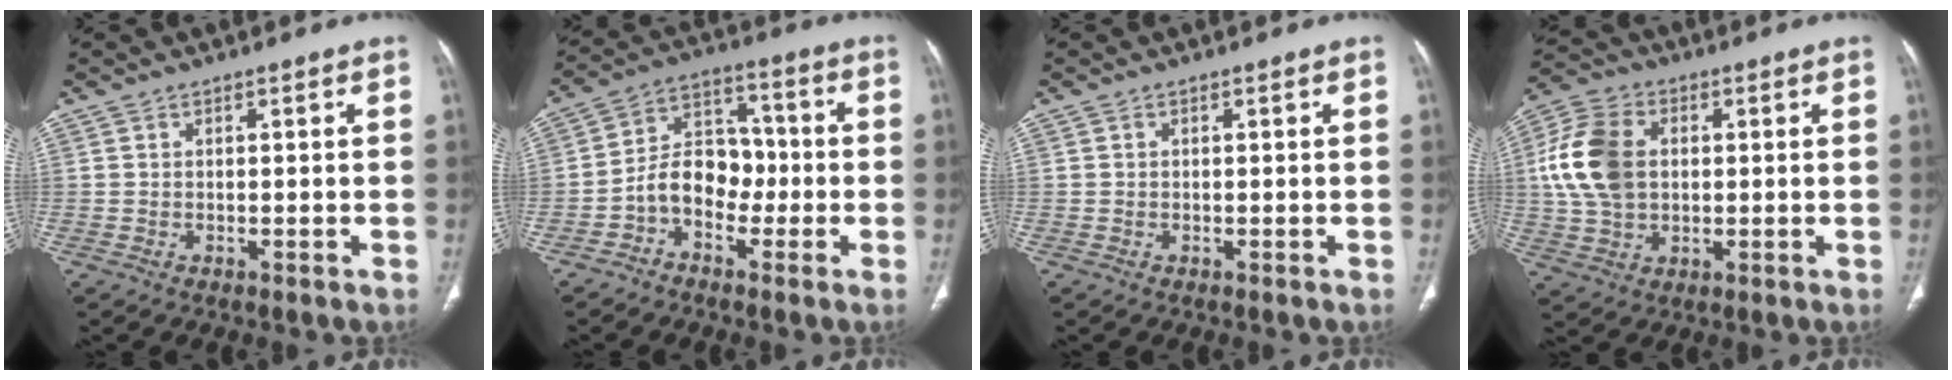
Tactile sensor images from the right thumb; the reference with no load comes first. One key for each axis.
{"total": 9.7, "fx": -2.9, "fy": 7.0, "fz": 6.0, "tx": -0.072, "ty": 0.044, "tz": -0.064}
{"total": 0.0}
{"total": 13.2, "fx": 1.5, "fy": 9.3, "fz": 9.2, "tx": -0.178, "ty": 0.013, "tz": 0.027}